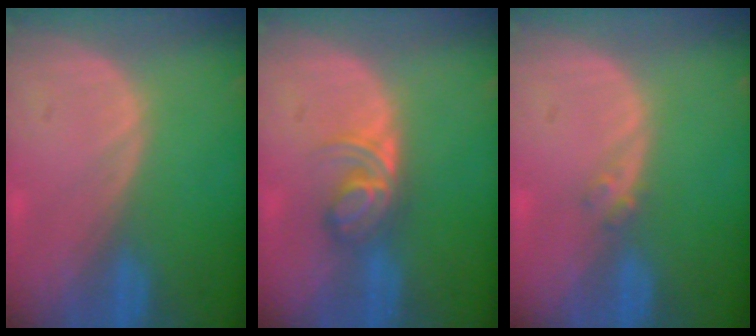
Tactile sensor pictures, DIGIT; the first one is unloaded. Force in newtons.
{"total": 5.7, "press": 4.7, "slide": 3.3}
{"total": 1.4, "press": 1.2, "slide": 0.7}